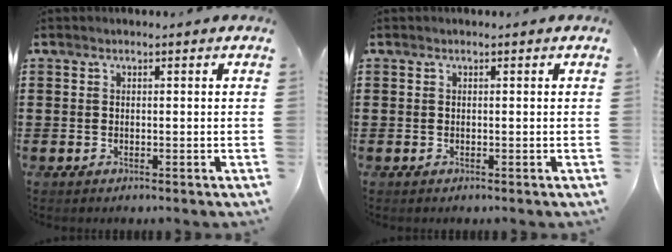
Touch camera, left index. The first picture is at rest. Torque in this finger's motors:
{"motor_torque": [-0.03, -0.03, 0.00, 0.00]}